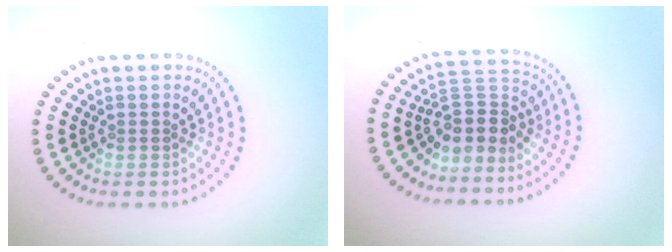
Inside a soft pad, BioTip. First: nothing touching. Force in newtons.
{"total": 3.6, "press": 2.6, "slide": 2.4}